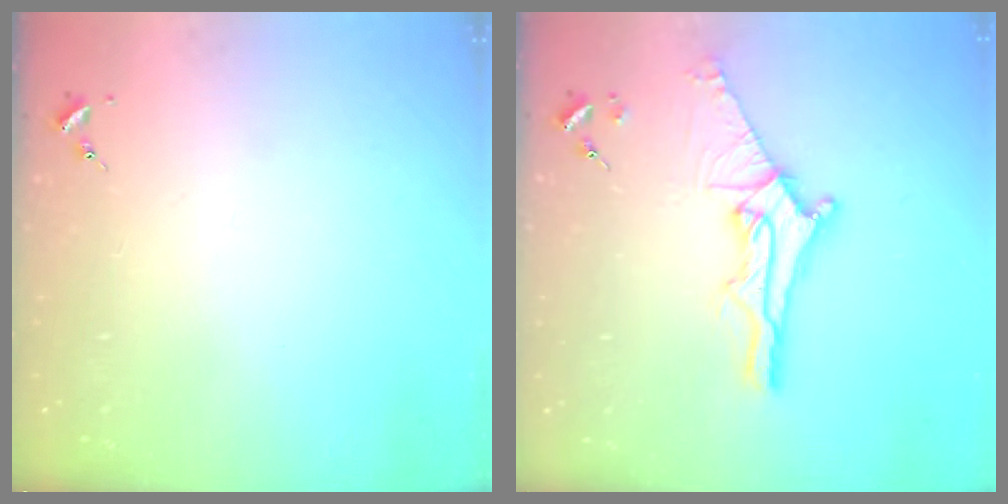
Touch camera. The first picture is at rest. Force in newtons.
{"total": 13.3, "press": 13.3, "slide": 1.1}